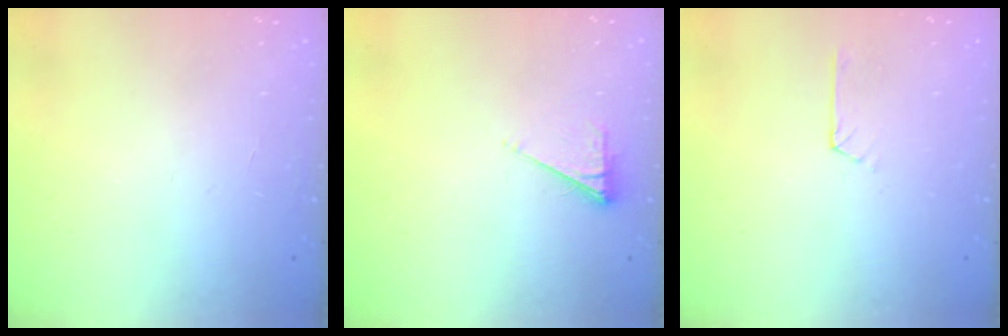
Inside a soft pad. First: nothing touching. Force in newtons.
{"total": 3.8, "press": 3.7, "slide": 0.7}
{"total": 2.0, "press": 2.0, "slide": 0.2}